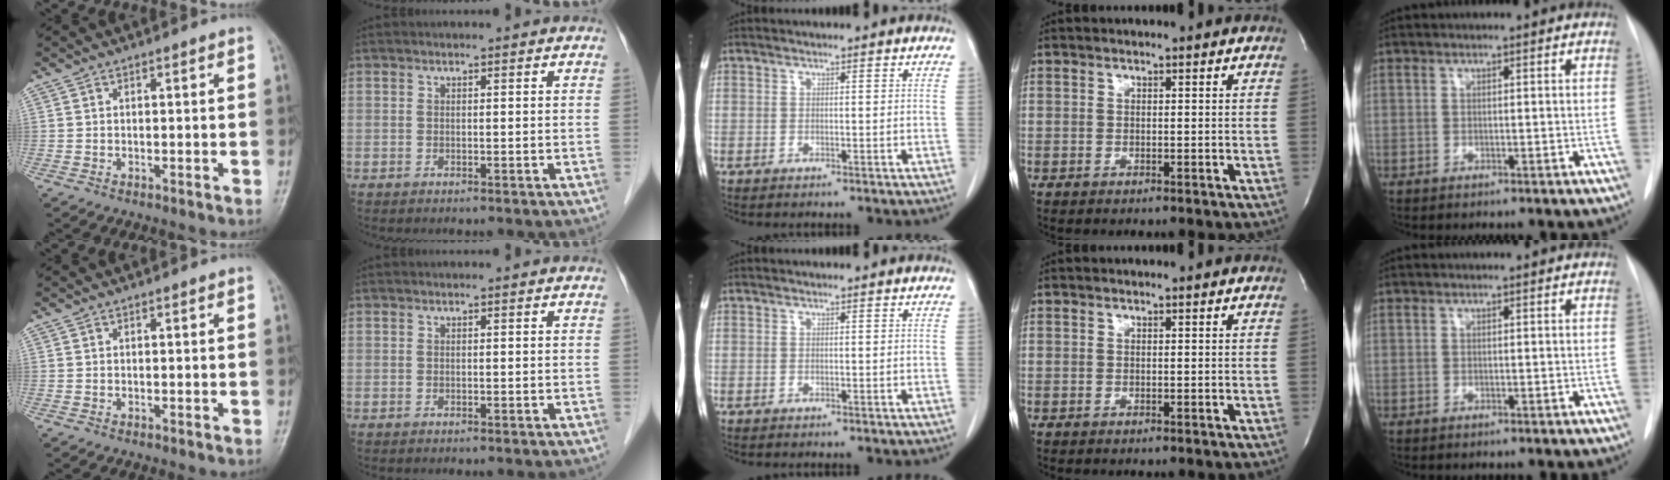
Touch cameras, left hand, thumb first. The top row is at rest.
{}